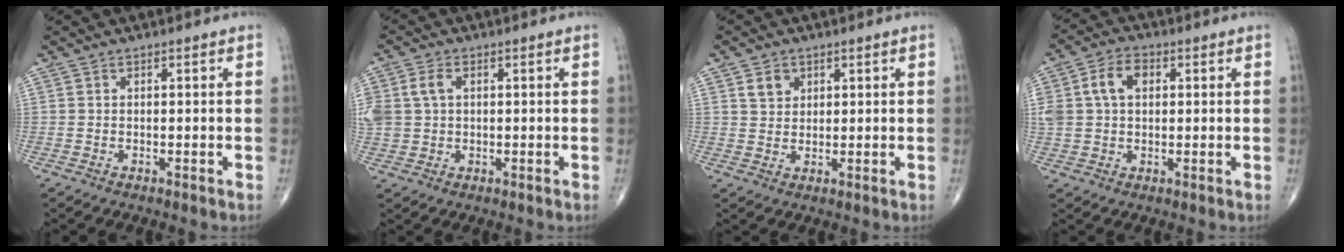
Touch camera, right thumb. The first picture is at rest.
{"total": 7.6, "force": [1.6, 5.5, 4.9], "torque": [-0.124, 0.011, 0.039]}
{"total": 3.6, "force": [1.7, 2.8, 1.5], "torque": [-0.009, -0.011, 0.032]}
{"total": 9.1, "force": [2.2, 6.4, 6.2], "torque": [-0.124, 0.016, 0.043]}